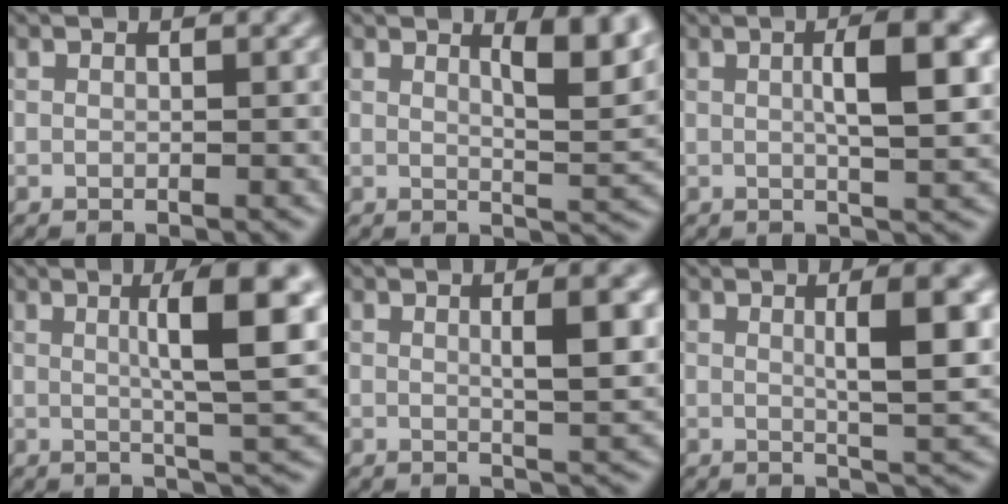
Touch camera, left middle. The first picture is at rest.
{"total": 4.8, "force": [2.4, 1.3, 3.9], "torque": [-0.051, -0.004, 0.037]}
{"total": 5.3, "force": [0.9, 1.1, 5.1], "torque": [-0.074, 0.009, 0.012]}
{"total": 7.5, "force": [1.8, 1.3, 7.2], "torque": [-0.095, 0.007, 0.026]}
{"total": 3.8, "force": [0.8, 0.8, 3.6], "torque": [-0.047, 0.002, 0.011]}
{"total": 5.5, "force": [1.1, 1.2, 5.2], "torque": [-0.068, 0.003, 0.017]}